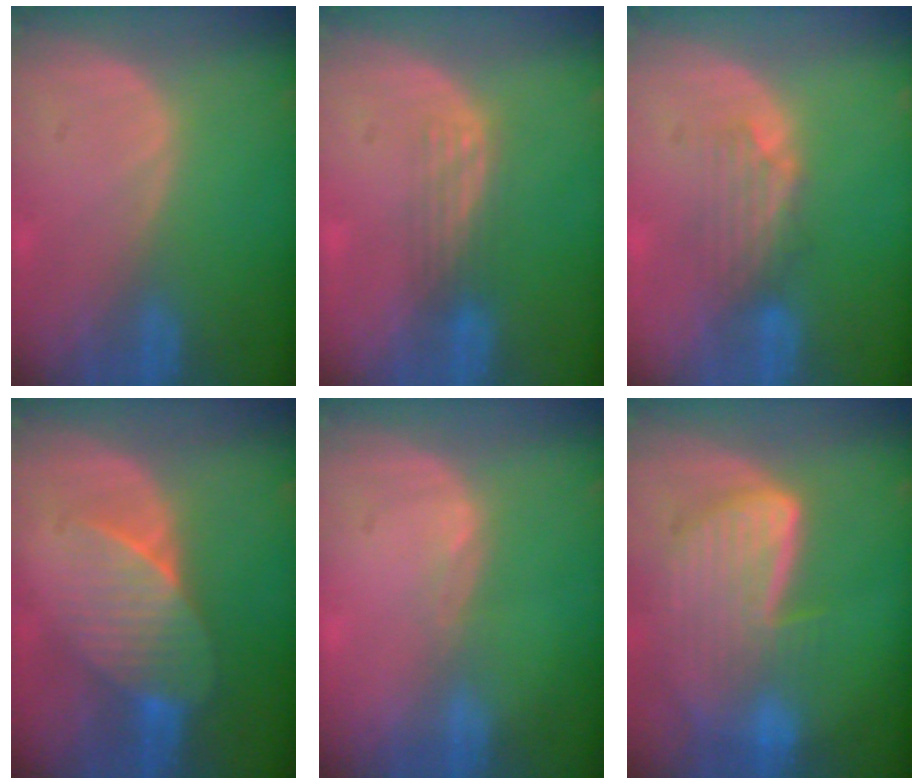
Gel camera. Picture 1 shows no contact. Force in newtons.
{"total": 2.9, "press": 2.6, "slide": 1.3}
{"total": 4.2, "press": 3.7, "slide": 2.0}
{"total": 7.4, "press": 6.9, "slide": 2.5}
{"total": 1.0, "press": 0.7, "slide": 0.7}
{"total": 9.3, "press": 8.1, "slide": 4.6}